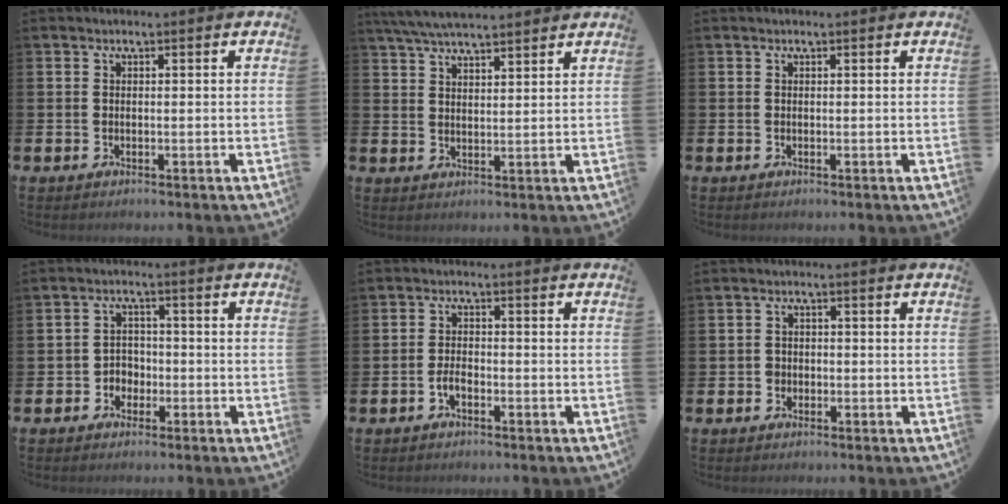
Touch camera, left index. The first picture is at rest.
{"total": 5.8, "force": [5.5, 0.6, 1.7], "torque": [-0.050, -0.015, 0.101]}
{"total": 0.0}
{"total": 2.9, "force": [-1.6, 2.3, 0.6], "torque": [-0.013, 0.005, -0.039]}
{"total": 2.0, "force": [-1.0, 0.9, 1.5], "torque": [-0.023, 0.001, -0.022]}
{"total": 1.6, "force": [-0.6, 1.4, 0.2], "torque": [-0.003, 0.001, -0.016]}